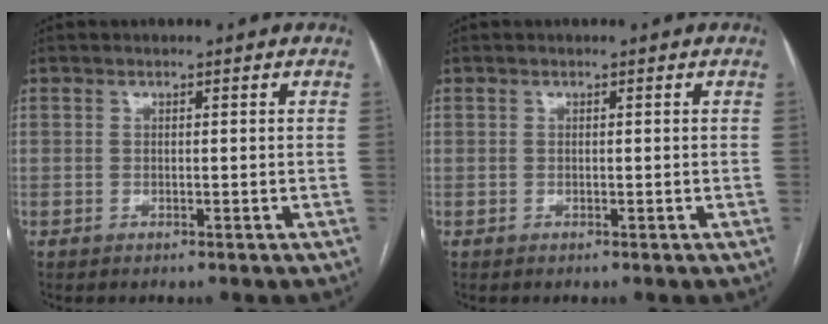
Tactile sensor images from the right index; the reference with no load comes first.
{"total": 0.0}